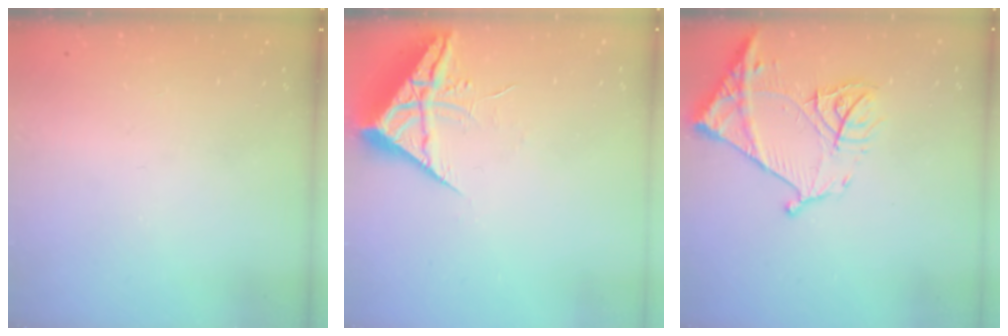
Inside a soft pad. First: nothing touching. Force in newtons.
{"total": 6.7, "press": 6.7, "slide": 0.5}
{"total": 15.0, "press": 14.9, "slide": 1.6}